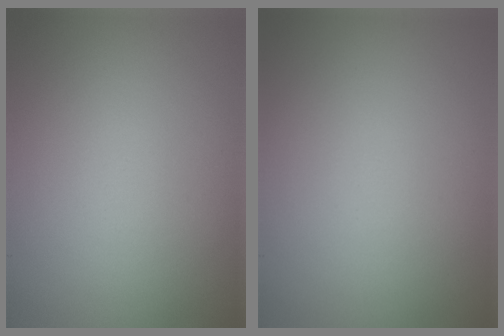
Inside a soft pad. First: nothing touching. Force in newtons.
{"total": 0.0}